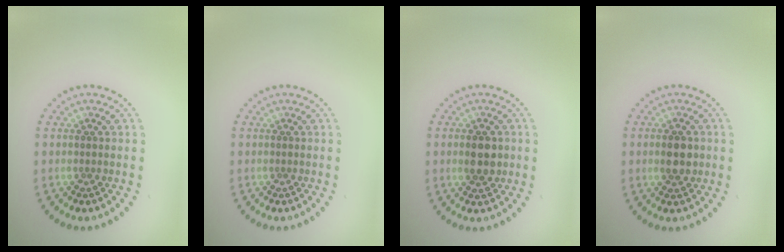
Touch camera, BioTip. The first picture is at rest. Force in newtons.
{"total": 0.0}
{"total": 2.6, "press": 2.6, "slide": 0.2}
{"total": 3.0, "press": 3.0, "slide": 0.1}